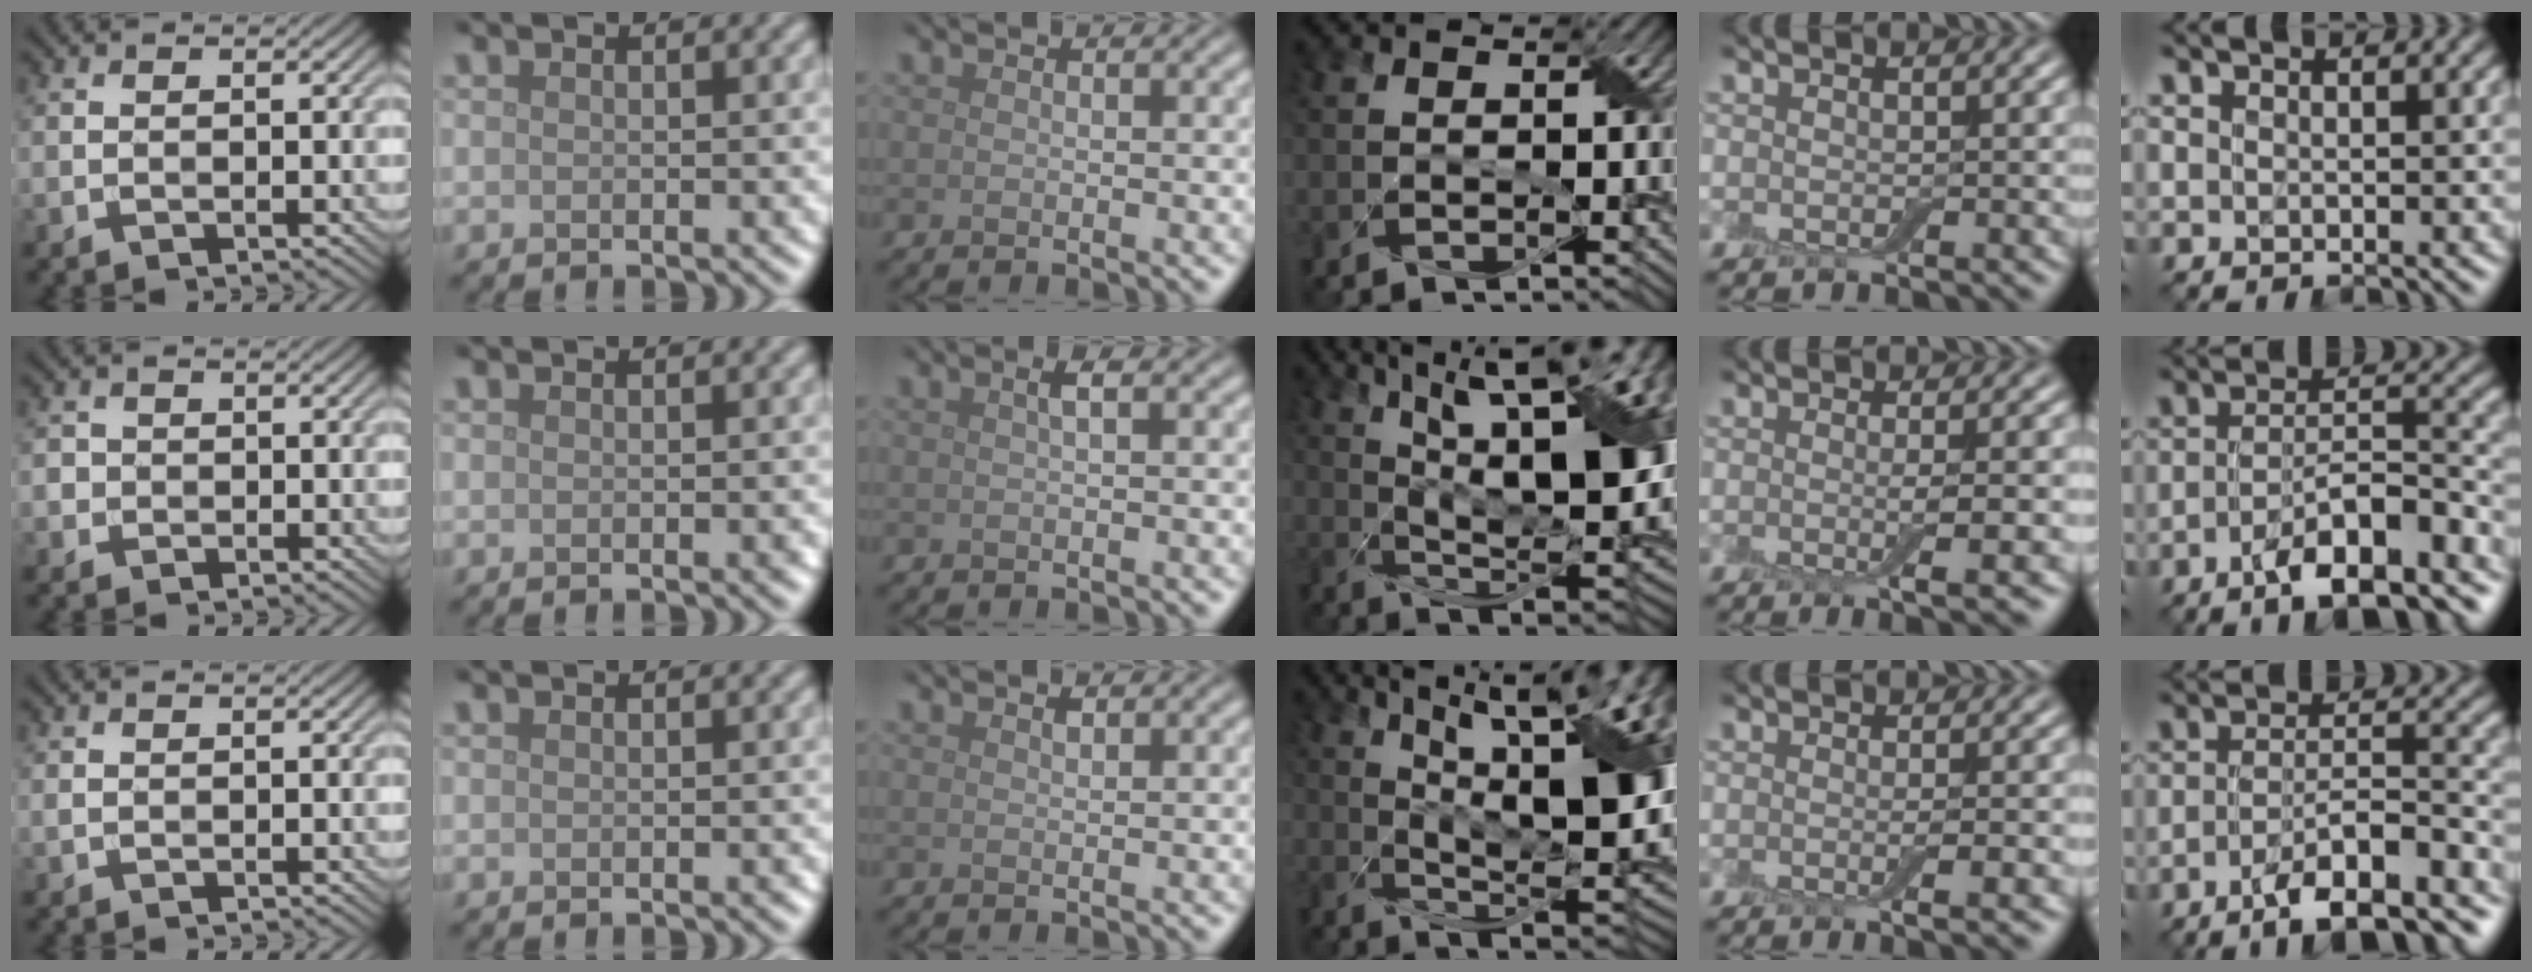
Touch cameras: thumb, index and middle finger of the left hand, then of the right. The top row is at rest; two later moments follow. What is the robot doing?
{"motion": "wrap", "object": "adhesive wrap"}